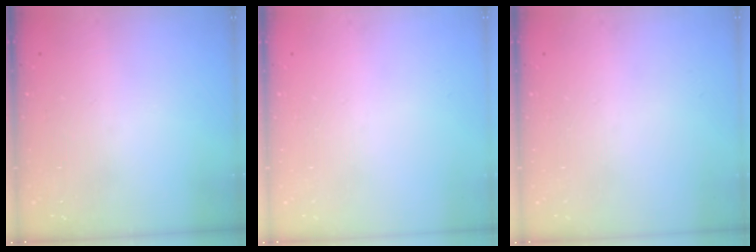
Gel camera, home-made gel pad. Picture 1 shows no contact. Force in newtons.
{"total": 0.0}
{"total": 0.0}